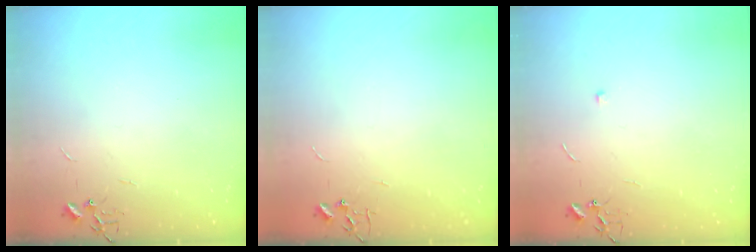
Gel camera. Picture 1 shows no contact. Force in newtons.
{"total": 0.0}
{"total": 4.4, "press": 4.3, "slide": 0.6}